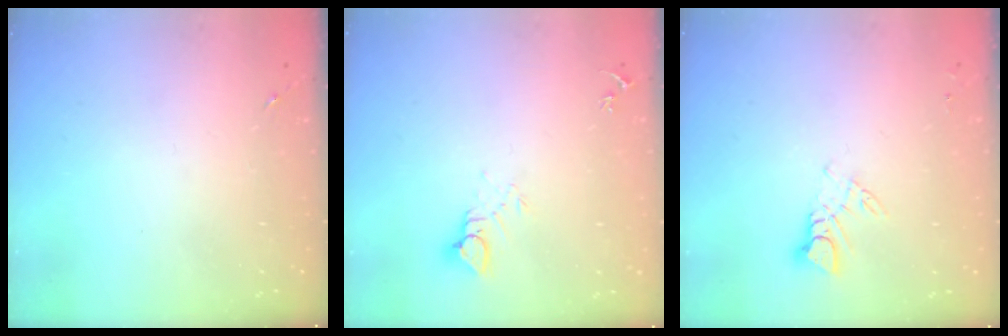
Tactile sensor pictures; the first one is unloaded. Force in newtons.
{"total": 4.3, "press": 4.3, "slide": 0.3}
{"total": 5.0, "press": 5.0, "slide": 0.3}